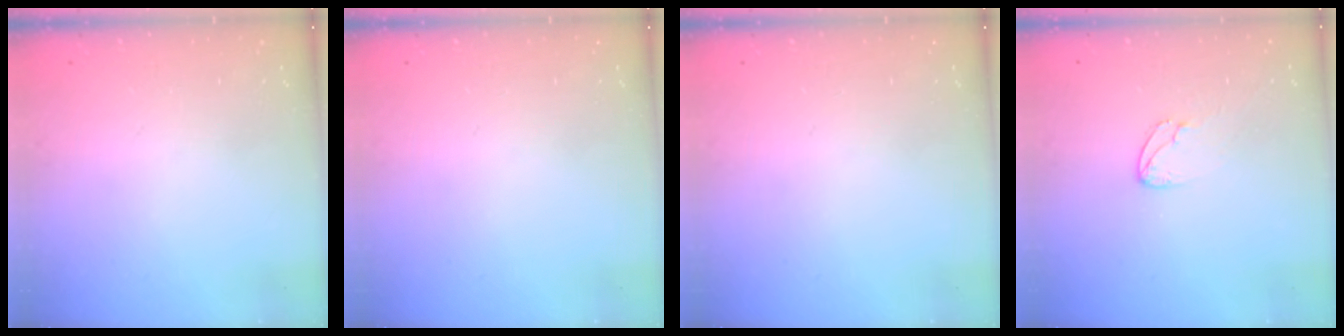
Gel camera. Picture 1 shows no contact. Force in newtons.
{"total": 0.0}
{"total": 0.0}
{"total": 3.1, "press": 3.1, "slide": 0.3}